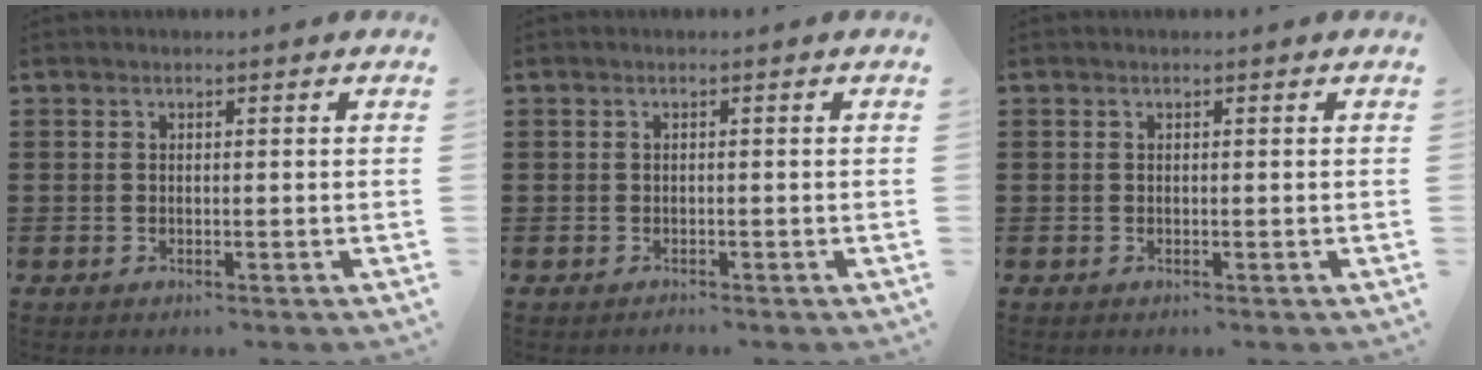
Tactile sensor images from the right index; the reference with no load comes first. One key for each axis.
{"total": 0.6, "fx": -0.5, "fy": 0.3, "fz": -0.1, "tx": 0.002, "ty": 0.004, "tz": -0.013}
{"total": 0.0}